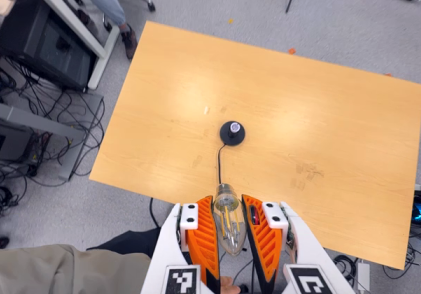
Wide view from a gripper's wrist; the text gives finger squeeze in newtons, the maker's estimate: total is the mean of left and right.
{"total": 20.4, "left": 22.5, "right": 18.4}